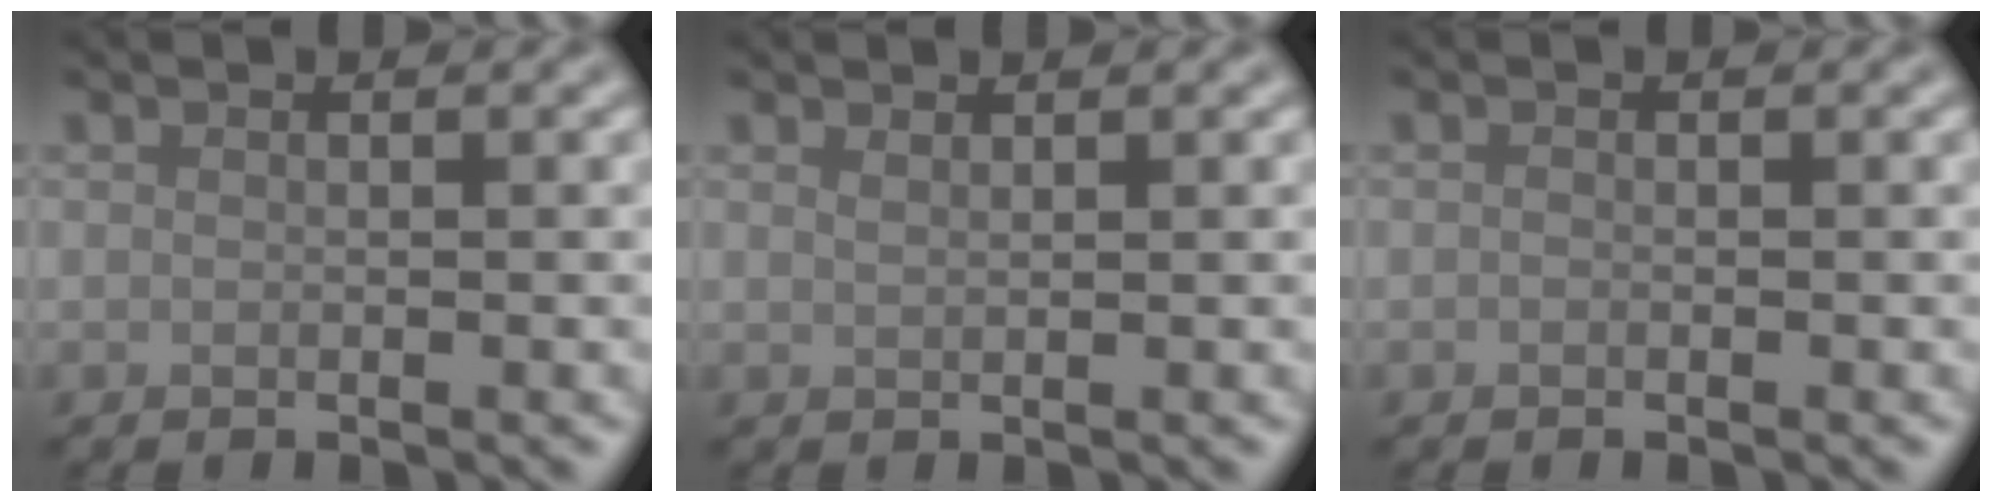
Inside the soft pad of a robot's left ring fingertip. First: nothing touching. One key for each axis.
{"total": 0.7, "fx": 0.6, "fy": 0.2, "fz": 0.3, "tx": -0.003, "ty": 0.001, "tz": 0.011}
{"total": 0.0}